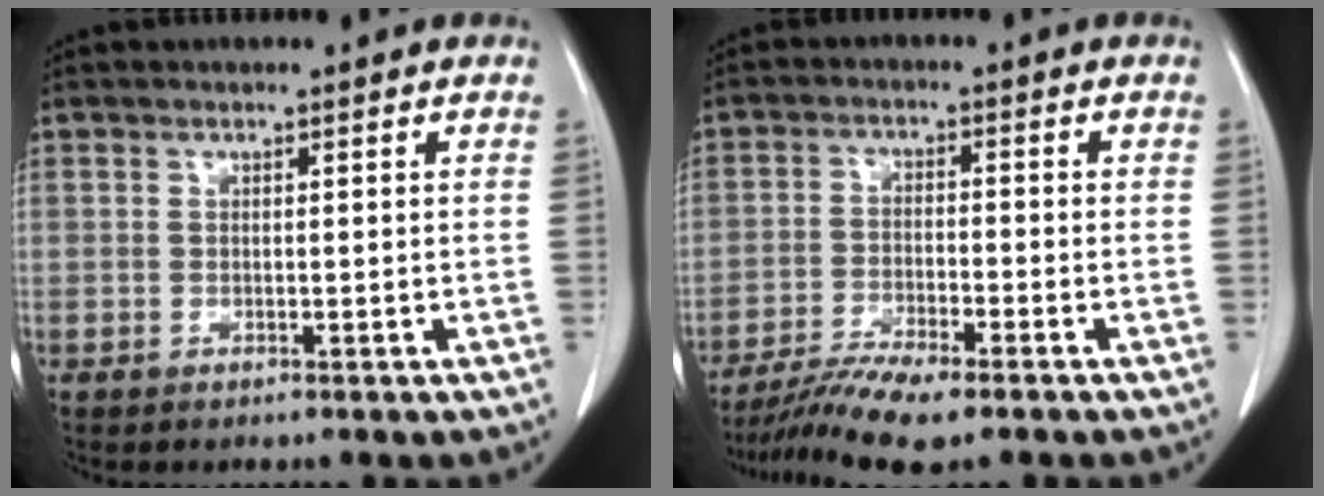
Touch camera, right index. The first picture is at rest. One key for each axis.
{"total": 8.4, "fx": -6.8, "fy": 0.4, "fz": 4.9, "tx": -0.085, "ty": -0.020, "tz": -0.118}